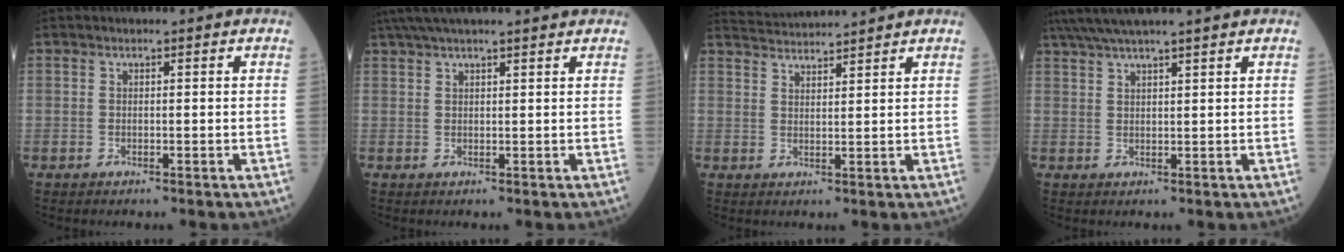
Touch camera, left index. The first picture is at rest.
{"total": 9.9, "force": [8.5, 0.3, 4.9], "torque": [-0.083, 0.039, 0.122]}
{"total": 5.5, "force": [5.4, -1.0, 0.5], "torque": [-0.017, 0.024, 0.093]}
{"total": 8.0, "force": [6.8, -0.9, 4.1], "torque": [-0.072, 0.032, 0.110]}